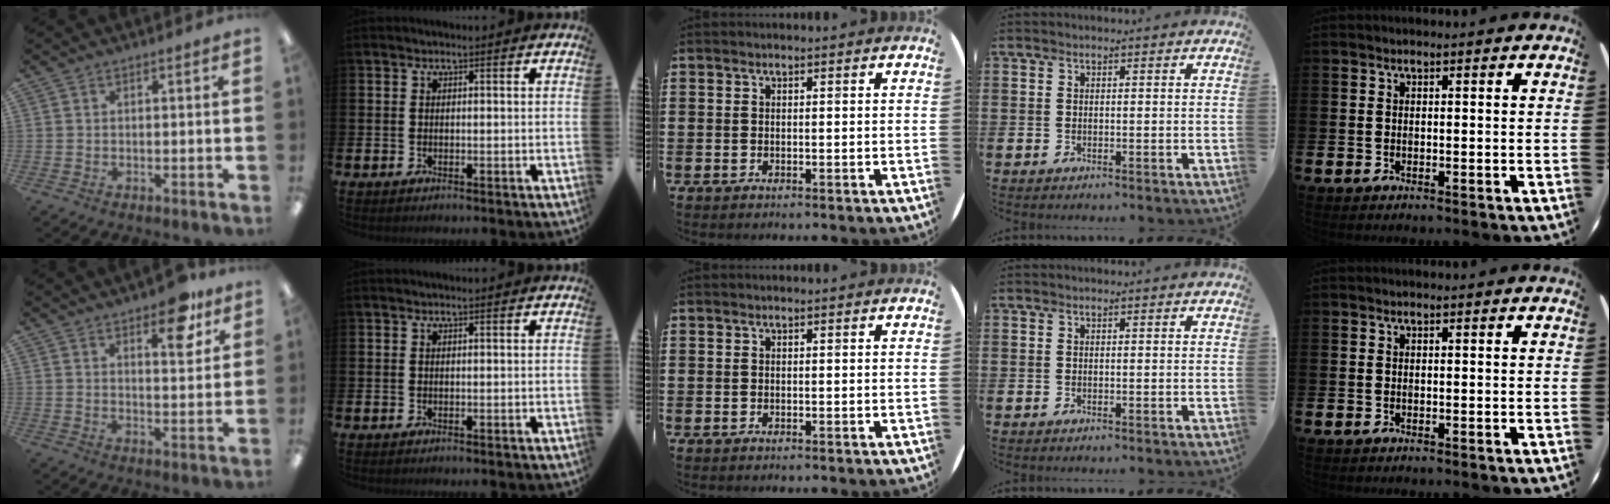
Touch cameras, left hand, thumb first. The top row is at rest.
{"thumb": {"total": 9.3, "force": [6.4, 3.5, 5.8], "torque": [-0.065, -0.036, 0.102]}}